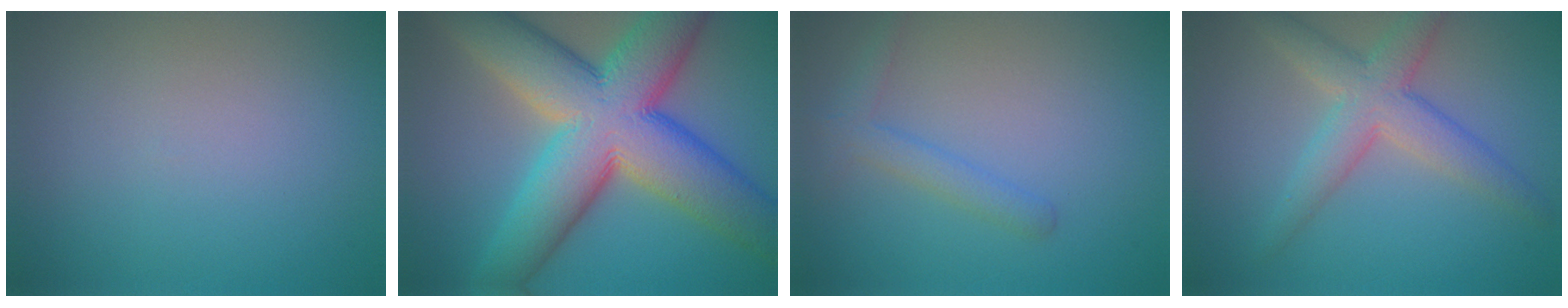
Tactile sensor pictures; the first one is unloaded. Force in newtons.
{"total": 15.0, "press": 15.0, "slide": 0.7}
{"total": 2.0, "press": 2.0, "slide": 0.2}
{"total": 4.7, "press": 4.7, "slide": 0.2}